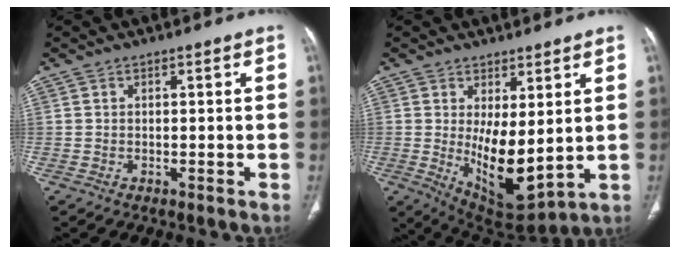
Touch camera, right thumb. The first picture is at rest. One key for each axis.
{"total": 11.8, "fx": 0.8, "fy": 5.0, "fz": 10.6, "tx": -0.161, "ty": -0.035, "tz": 0.034}